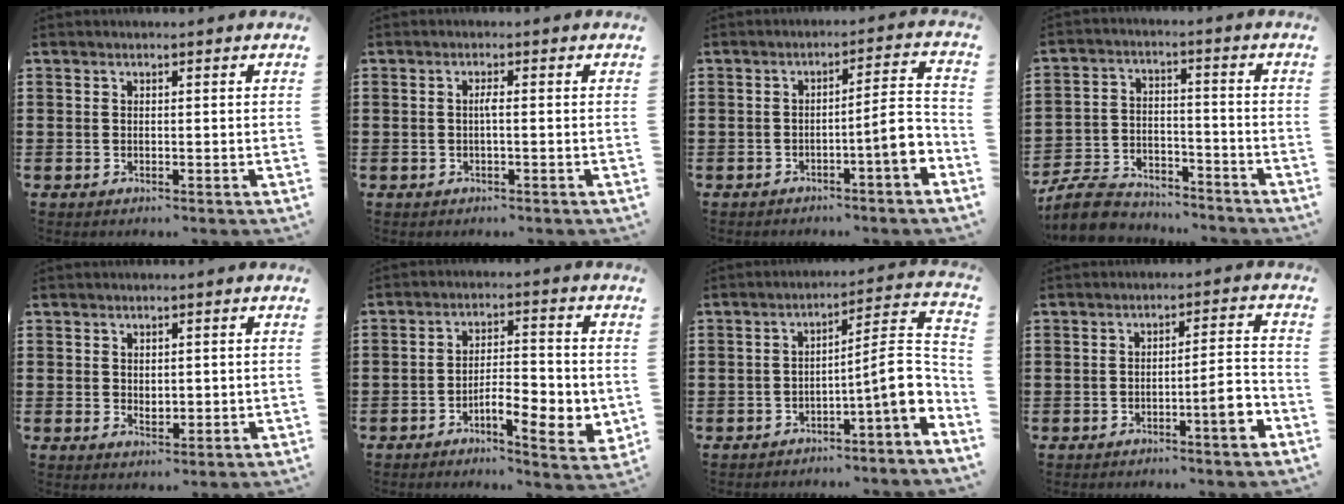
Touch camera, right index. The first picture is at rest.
{"total": 1.3, "force": [-0.2, 0.0, 1.3], "torque": [-0.027, 0.000, -0.005]}
{"total": 7.3, "force": [-3.1, 0.9, 6.6], "torque": [-0.092, -0.008, -0.059]}
{"total": 7.9, "force": [-7.5, 1.9, 1.7], "torque": [-0.043, 0.019, -0.149]}
{"total": 1.6, "force": [0.9, 1.1, 0.7], "torque": [-0.007, 0.004, 0.015]}
{"total": 6.8, "force": [-2.6, 2.5, 5.8], "torque": [-0.089, 0.001, -0.045]}
{"total": 9.2, "force": [-3.2, 1.2, 8.5], "torque": [-0.112, -0.026, -0.069]}
{"total": 6.1, "force": [-2.8, 0.7, 5.3], "torque": [-0.077, -0.005, -0.050]}